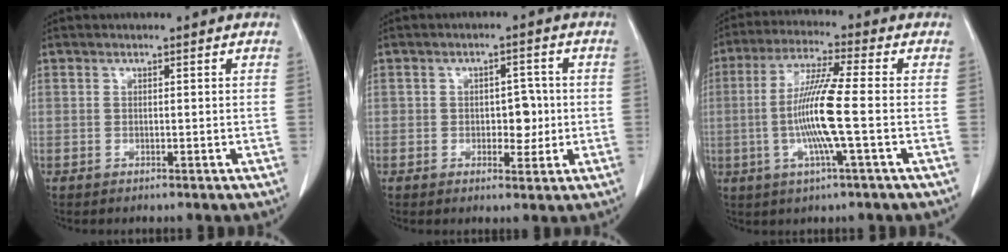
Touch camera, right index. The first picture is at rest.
{"total": 4.2, "force": [-0.4, 2.6, 3.2], "torque": [-0.034, 0.008, -0.002]}
{"total": 10.4, "force": [-1.6, -0.5, 10.3], "torque": [-0.203, -0.003, -0.037]}